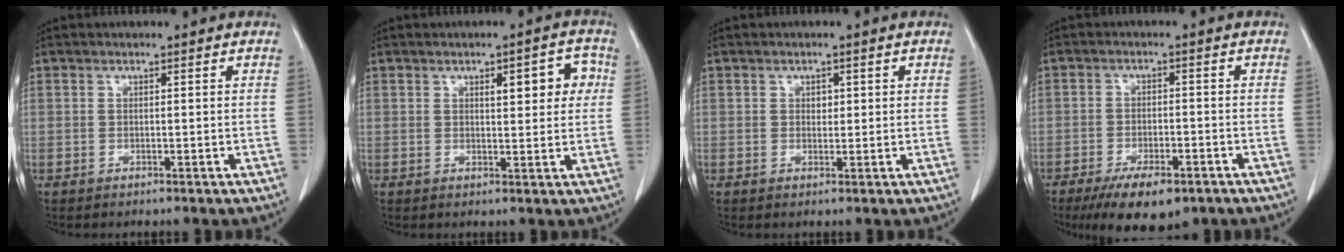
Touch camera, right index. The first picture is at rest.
{"total": 5.8, "force": [1.7, 1.9, 5.2], "torque": [-0.065, 0.014, 0.023]}
{"total": 1.3, "force": [0.4, 0.9, 0.8], "torque": [-0.009, 0.001, 0.006]}
{"total": 9.8, "force": [-6.7, 3.3, 6.3], "torque": [-0.097, -0.010, -0.103]}